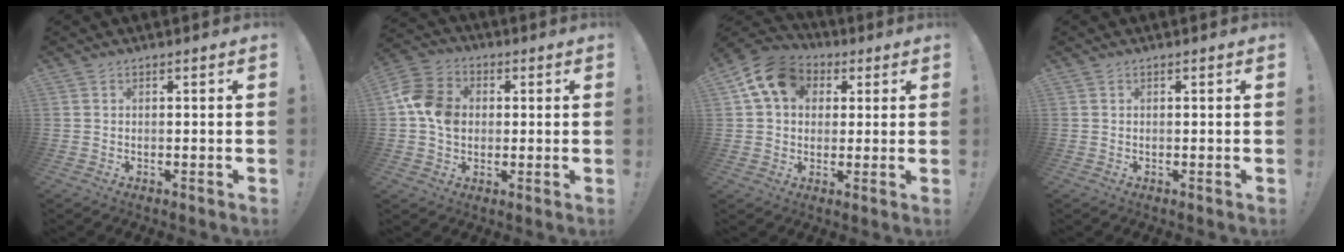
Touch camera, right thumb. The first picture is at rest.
{"total": 11.6, "force": [0.4, 9.3, 6.9], "torque": [-0.118, 0.011, 0.011]}
{"total": 13.0, "force": [4.4, 10.1, 6.8], "torque": [-0.101, -0.005, 0.090]}
{"total": 0.0}